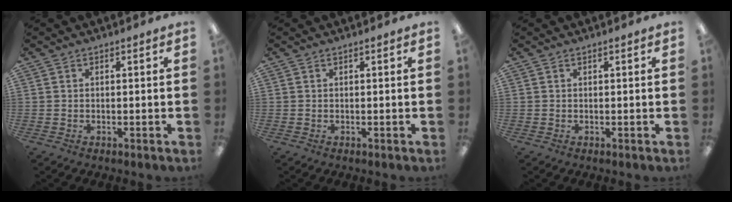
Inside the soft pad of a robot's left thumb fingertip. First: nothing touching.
{"total": 0.0}
{"total": 0.0}